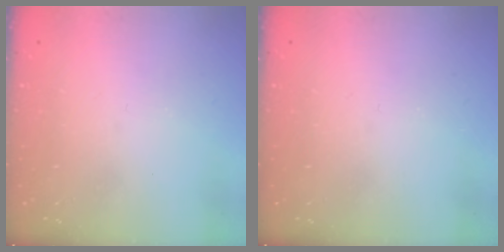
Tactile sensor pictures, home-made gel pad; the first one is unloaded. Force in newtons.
{"total": 0.0}